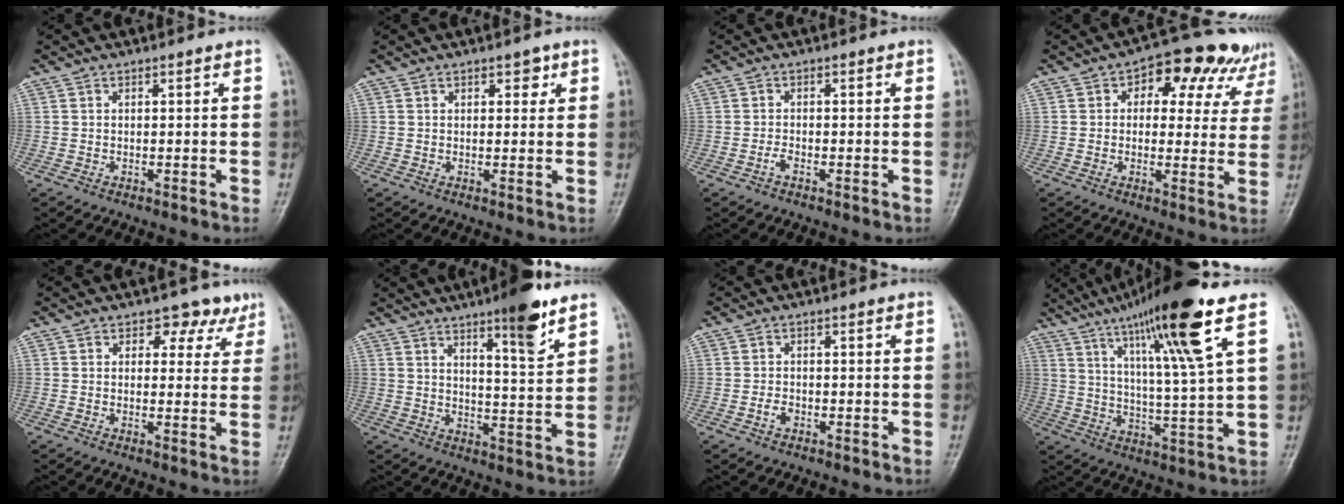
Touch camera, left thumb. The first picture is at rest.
{"total": 2.3, "force": [1.2, 1.4, 1.4], "torque": [0.001, -0.003, 0.014]}
{"total": 1.2, "force": [-0.8, 0.4, 0.8], "torque": [-0.017, 0.001, -0.019]}
{"total": 13.5, "force": [6.8, 8.1, 8.4], "torque": [-0.051, 0.004, 0.081]}
{"total": 5.1, "force": [3.2, 3.6, 1.6], "torque": [0.018, -0.012, 0.032]}
{"total": 9.9, "force": [6.5, 1.5, 7.3], "torque": [-0.097, -0.043, 0.094]}
{"total": 1.9, "force": [-0.9, 1.2, 1.1], "torque": [-0.019, 0.006, -0.019]}
{"total": 18.7, "force": [10.4, 1.0, 15.6], "torque": [-0.253, -0.037, 0.170]}